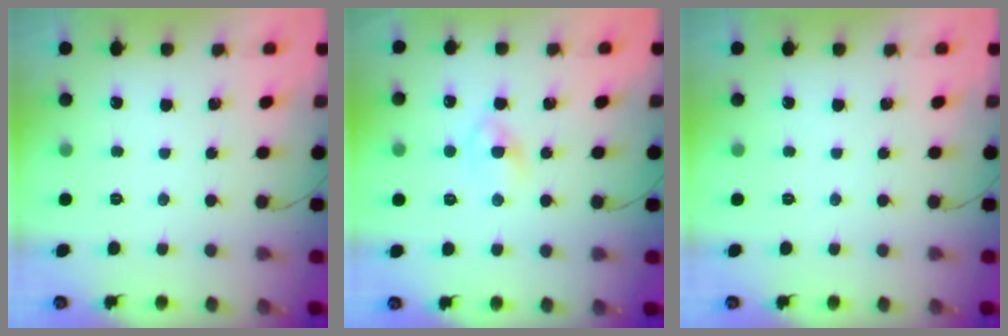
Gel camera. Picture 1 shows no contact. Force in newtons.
{"total": 2.7, "press": 2.5, "slide": 1.1}
{"total": 0.0}